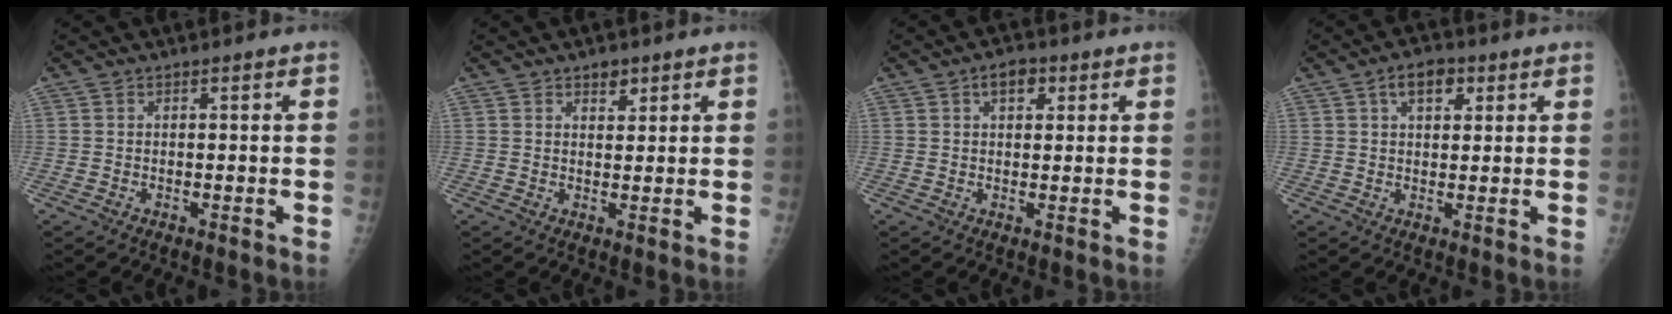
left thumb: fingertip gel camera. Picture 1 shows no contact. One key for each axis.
{"total": 2.4, "fx": 1.6, "fy": 1.4, "fz": 1.2, "tx": -0.002, "ty": -0.009, "tz": 0.025}
{"total": 4.0, "fx": 1.7, "fy": 2.4, "fz": 2.6, "tx": -0.022, "ty": 0.001, "tz": 0.023}
{"total": 5.6, "fx": 2.5, "fy": 3.3, "fz": 3.8, "tx": -0.039, "ty": -0.001, "tz": 0.037}